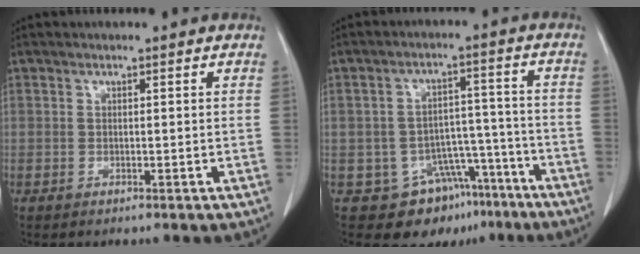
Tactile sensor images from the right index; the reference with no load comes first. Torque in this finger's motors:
{"motor_torque": [-0.44, -0.28, -0.24, -0.14]}